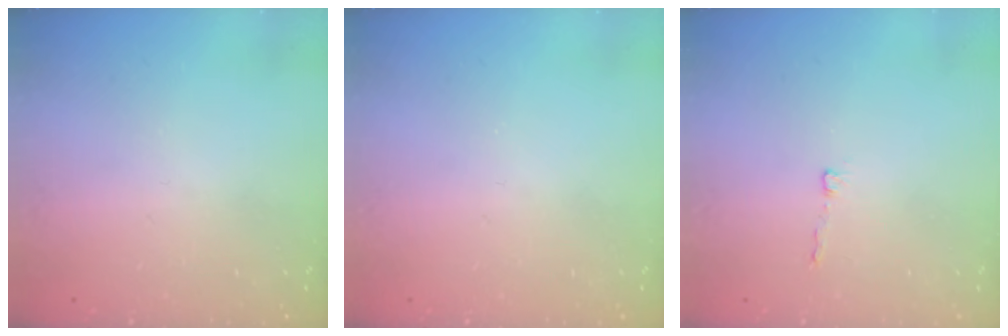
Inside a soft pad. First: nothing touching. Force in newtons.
{"total": 0.0}
{"total": 2.3, "press": 2.3, "slide": 0.2}